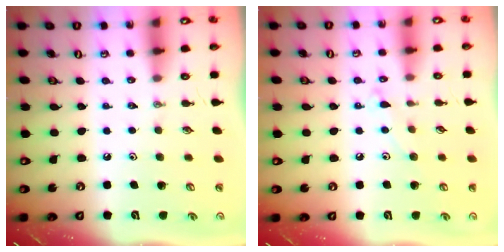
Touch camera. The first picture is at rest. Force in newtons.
{"total": 6.4, "press": 6.4, "slide": 0.4}